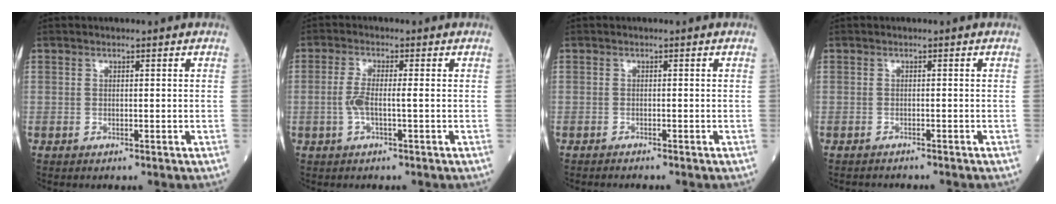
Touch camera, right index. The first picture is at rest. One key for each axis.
{"total": 3.3, "fx": -0.5, "fy": 0.2, "fz": 3.2, "tx": -0.075, "ty": 0.001, "tz": -0.013}
{"total": 1.6, "fx": -1.4, "fy": -0.1, "fz": 0.6, "tx": -0.008, "ty": 0.000, "tz": -0.017}
{"total": 2.9, "fx": -2.8, "fy": 0.4, "fz": 0.5, "tx": -0.006, "ty": -0.004, "tz": -0.037}